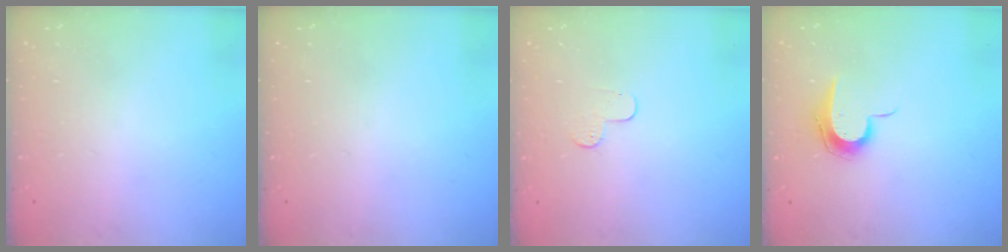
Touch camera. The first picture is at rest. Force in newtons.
{"total": 0.0}
{"total": 3.7, "press": 3.7, "slide": 0.4}
{"total": 8.5, "press": 8.5, "slide": 0.8}